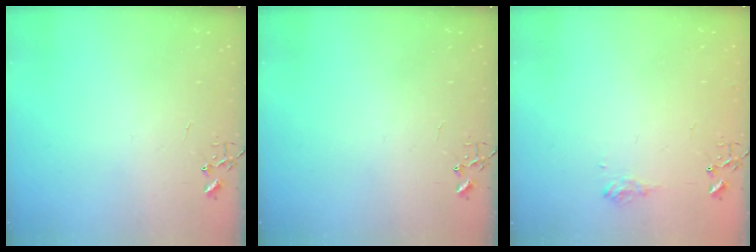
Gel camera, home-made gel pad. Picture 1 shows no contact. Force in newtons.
{"total": 0.0}
{"total": 6.9, "press": 6.8, "slide": 1.0}